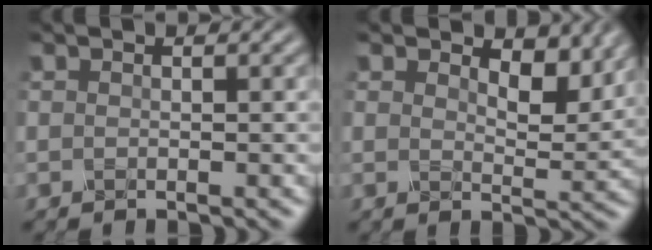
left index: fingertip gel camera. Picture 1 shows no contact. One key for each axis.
{"total": 3.9, "fx": 2.7, "fy": 1.7, "fz": 2.2, "tx": -0.037, "ty": -0.007, "tz": 0.031}